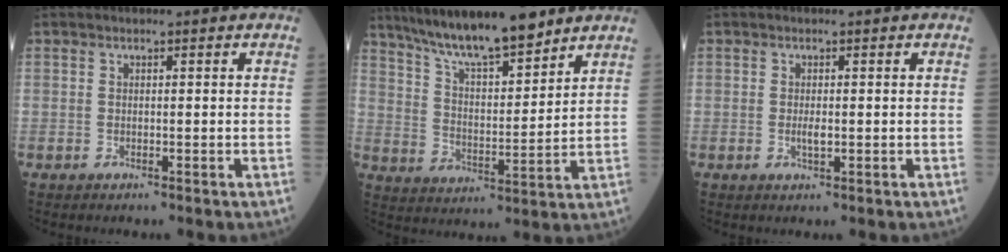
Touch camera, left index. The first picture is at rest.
{"total": 14.2, "force": [11.7, 2.3, 7.6], "torque": [-0.129, 0.006, 0.206]}
{"total": 1.3, "force": [-0.2, 0.4, 1.2], "torque": [-0.023, -0.004, -0.002]}